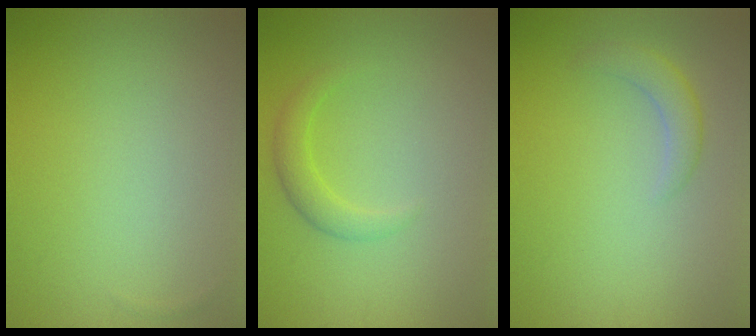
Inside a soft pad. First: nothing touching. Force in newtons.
{"total": 1.9, "press": 1.9, "slide": 0.1}
{"total": 2.0, "press": 2.0, "slide": 0.2}